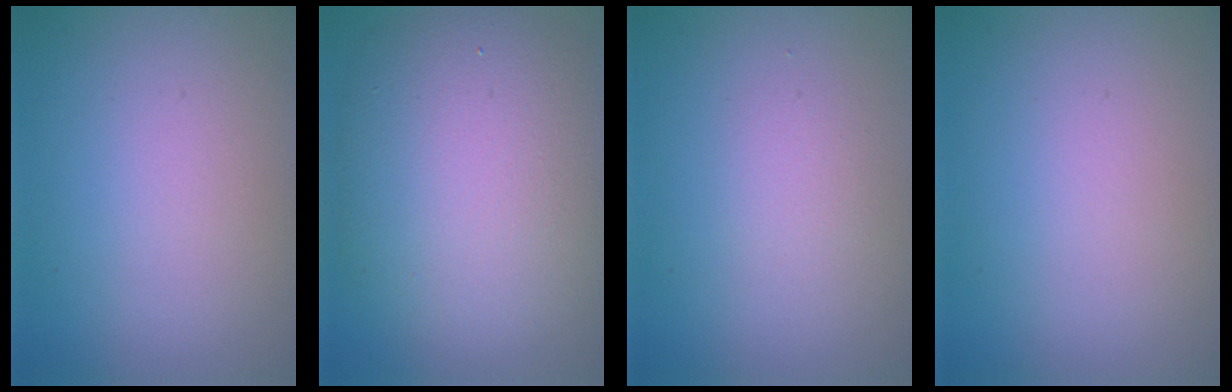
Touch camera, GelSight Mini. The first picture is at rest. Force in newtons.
{"total": 10.9, "press": 10.9, "slide": 0.6}
{"total": 1.2, "press": 1.2, "slide": 0.1}
{"total": 0.0}